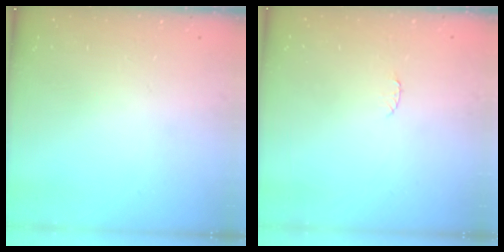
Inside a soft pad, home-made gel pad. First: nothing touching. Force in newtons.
{"total": 4.1, "press": 4.1, "slide": 0.5}